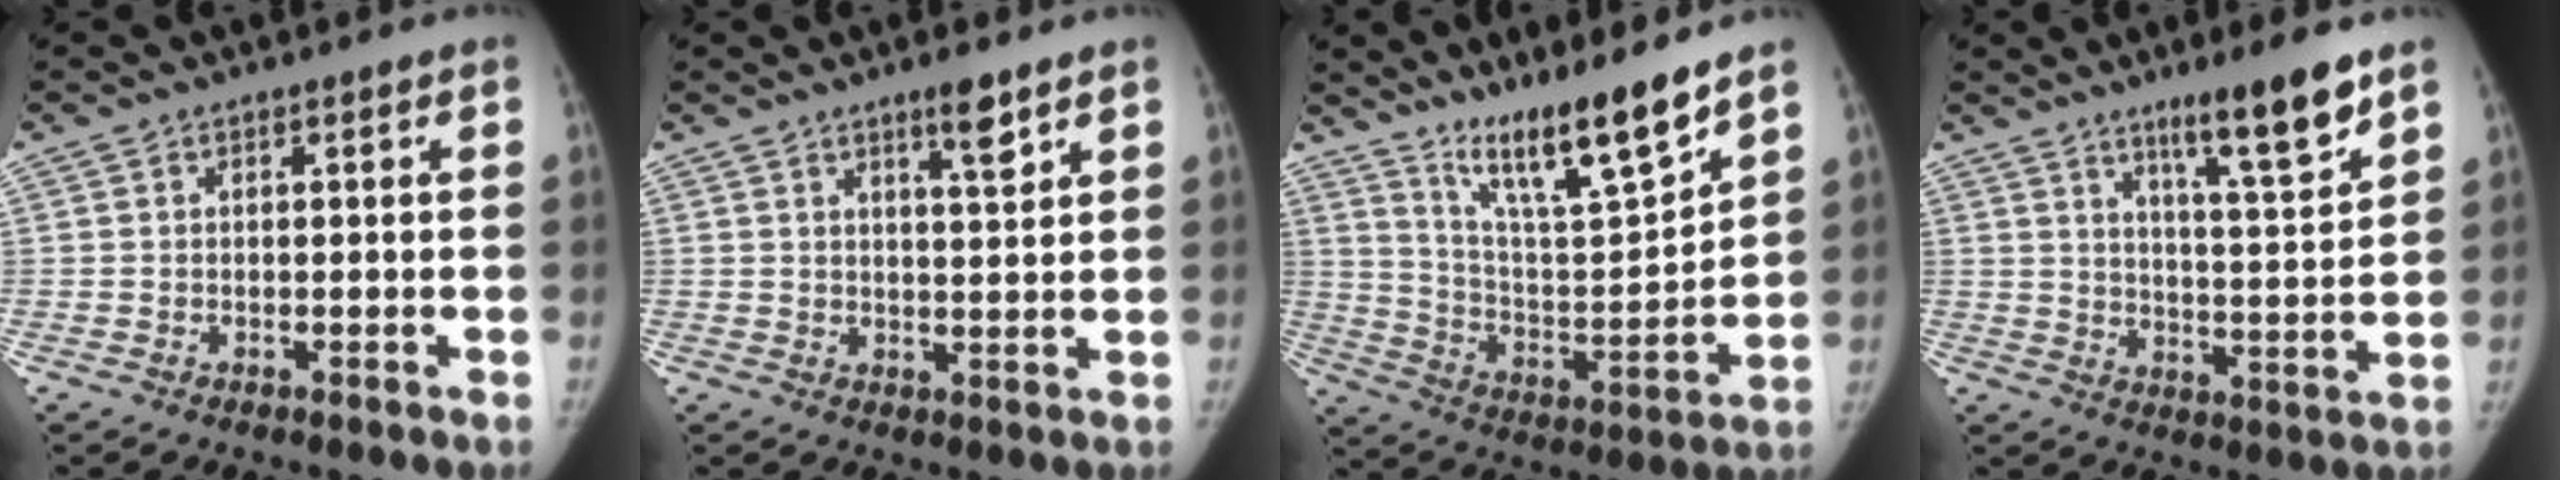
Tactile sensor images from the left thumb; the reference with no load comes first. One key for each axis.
{"total": 4.4, "fx": 3.0, "fy": 0.5, "fz": 3.2, "tx": -0.044, "ty": -0.024, "tz": 0.050}
{"total": 15.5, "fx": 12.1, "fy": 1.6, "fz": 9.6, "tx": -0.139, "ty": -0.084, "tz": 0.222}
{"total": 11.1, "fx": 7.7, "fy": 0.8, "fz": 7.9, "tx": -0.116, "ty": -0.053, "tz": 0.127}